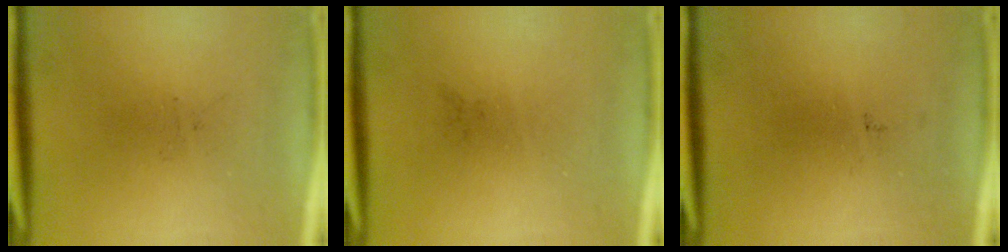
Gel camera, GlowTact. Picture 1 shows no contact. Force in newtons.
{"total": 0.0}
{"total": 0.0}